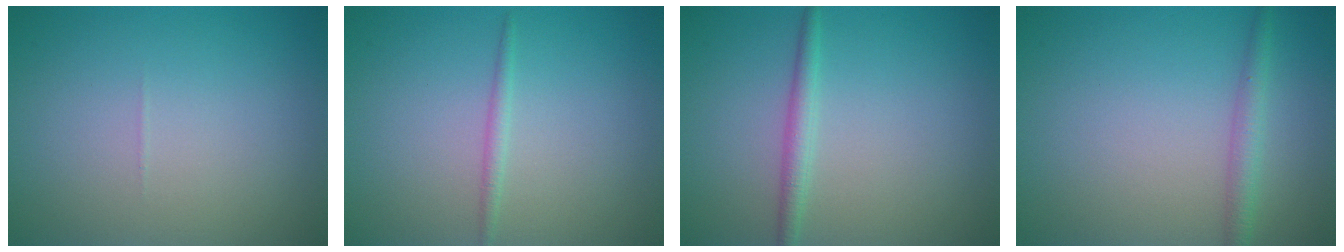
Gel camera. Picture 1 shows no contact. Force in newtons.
{"total": 1.0, "press": 1.0, "slide": 0.0}
{"total": 1.7, "press": 1.7, "slide": 0.1}
{"total": 2.0, "press": 2.0, "slide": 0.0}